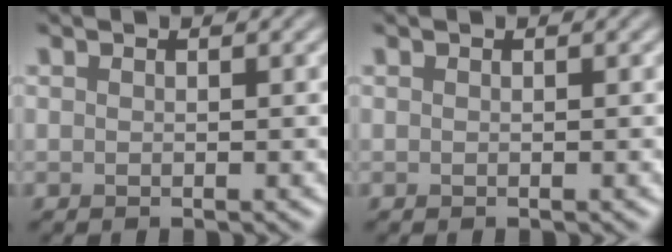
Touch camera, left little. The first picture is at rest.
{"total": 0.0}